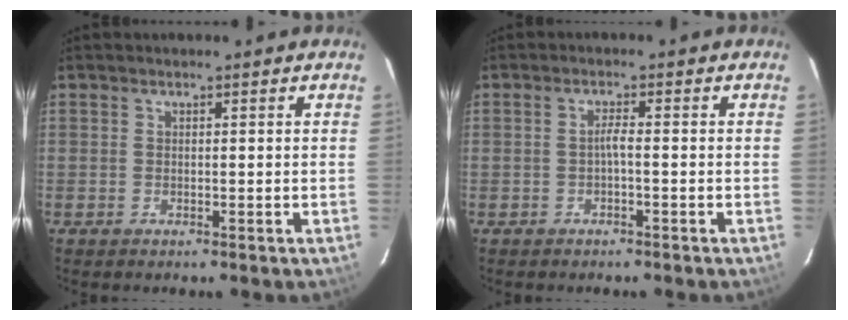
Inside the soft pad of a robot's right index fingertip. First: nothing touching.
{"total": 1.4, "force": [-0.6, -0.1, 1.3], "torque": [-0.025, 0.005, -0.012]}